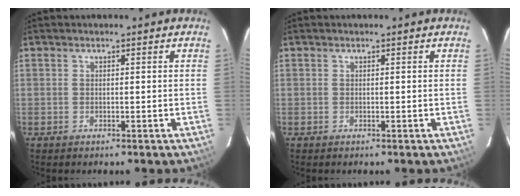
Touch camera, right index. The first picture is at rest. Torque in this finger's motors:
{"motor_torque": [0.00, 0.00, 0.02, 0.00]}